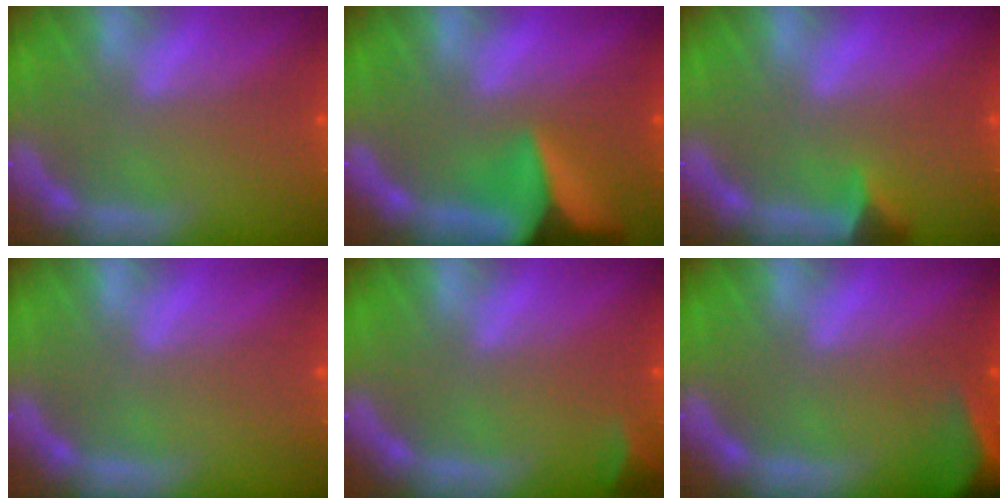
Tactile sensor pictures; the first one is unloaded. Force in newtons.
{"total": 10.0}
{"total": 1.9}
{"total": 0.0}
{"total": 1.9}
{"total": 8.9}